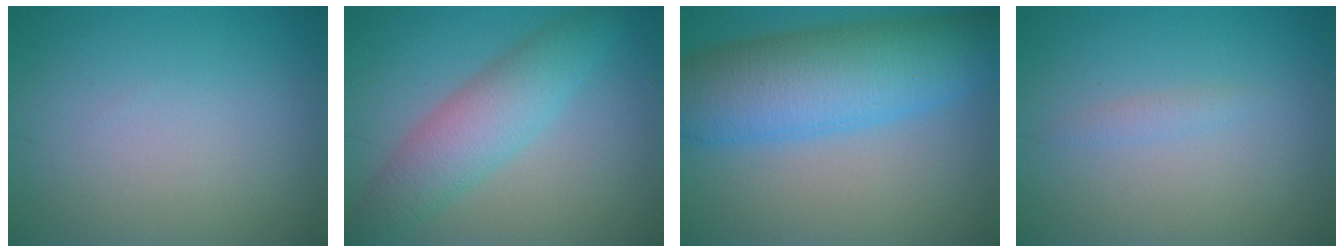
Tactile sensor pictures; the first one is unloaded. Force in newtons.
{"total": 5.0, "press": 5.0, "slide": 0.0}
{"total": 10.3, "press": 10.3, "slide": 0.2}
{"total": 0.8, "press": 0.8, "slide": 0.0}